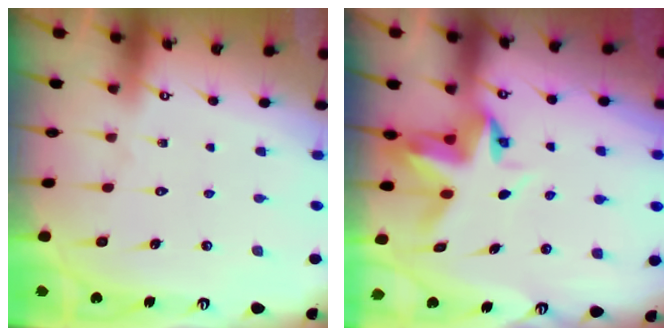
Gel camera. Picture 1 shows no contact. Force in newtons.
{"total": 4.2, "press": 4.2, "slide": 0.3}